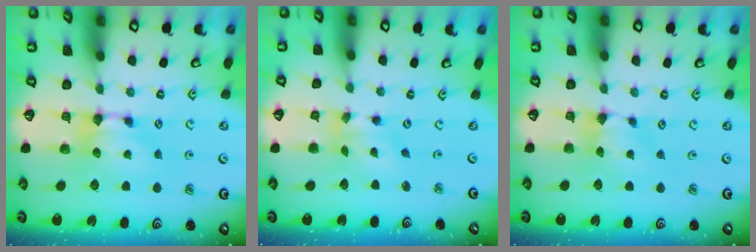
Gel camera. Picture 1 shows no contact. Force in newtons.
{"total": 3.1, "press": 2.5, "slide": 1.8}
{"total": 0.6, "press": 0.2, "slide": 0.5}